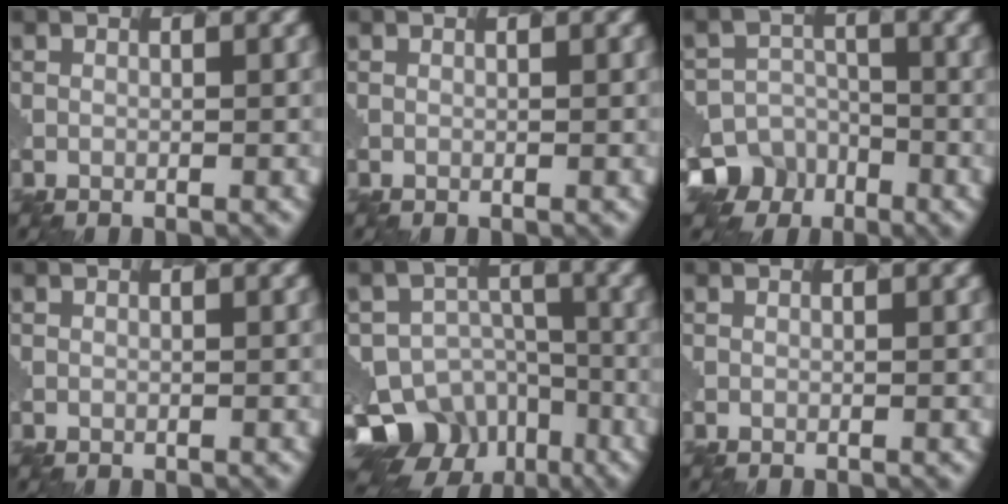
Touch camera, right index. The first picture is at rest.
{"total": 0.0}
{"total": 9.1, "force": [-6.5, 6.4, -0.2], "torque": [-0.001, -0.025, -0.111]}
{"total": 0.0}
{"total": 13.0, "force": [-9.0, 8.7, 3.5], "torque": [-0.071, -0.019, -0.117]}
{"total": 0.0}